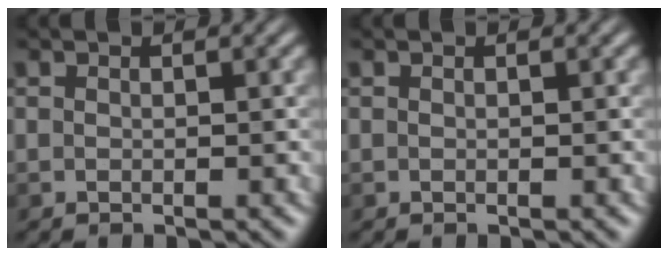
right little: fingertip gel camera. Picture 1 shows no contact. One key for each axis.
{"total": 0.0}